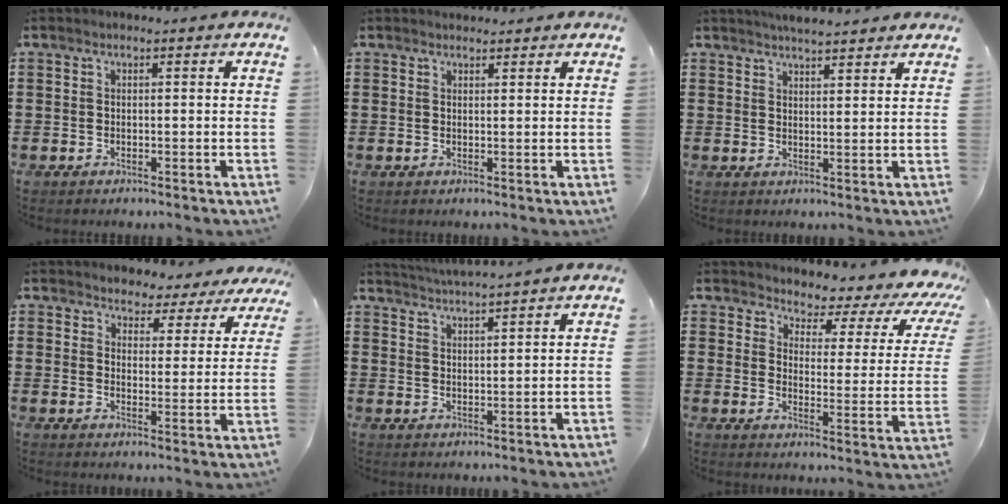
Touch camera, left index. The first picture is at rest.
{"total": 1.2, "force": [1.1, 0.3, 0.0], "torque": [-0.004, 0.001, 0.023]}
{"total": 3.1, "force": [3.1, -0.2, 0.6], "torque": [-0.019, -0.005, 0.056]}
{"total": 3.7, "force": [3.5, 1.1, -0.2], "torque": [-0.020, -0.019, 0.058]}
{"total": 2.8, "force": [2.7, -0.8, 0.0], "torque": [-0.010, -0.014, 0.048]}
{"total": 3.7, "force": [3.2, 1.3, 1.5], "torque": [-0.037, -0.035, 0.041]}